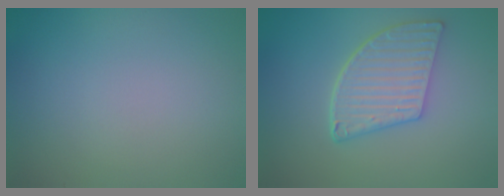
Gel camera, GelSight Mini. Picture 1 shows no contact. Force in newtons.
{"total": 5.4, "press": 4.3, "slide": 3.2}